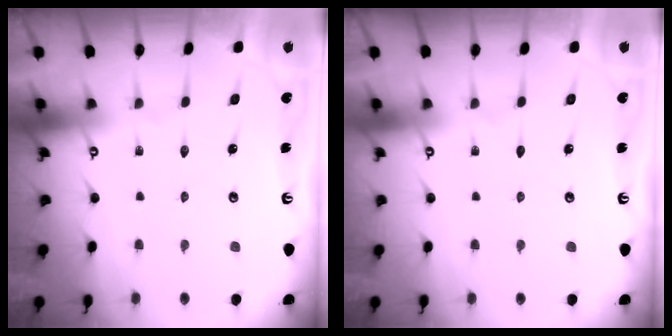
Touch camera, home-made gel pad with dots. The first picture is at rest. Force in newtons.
{"total": 0.0}